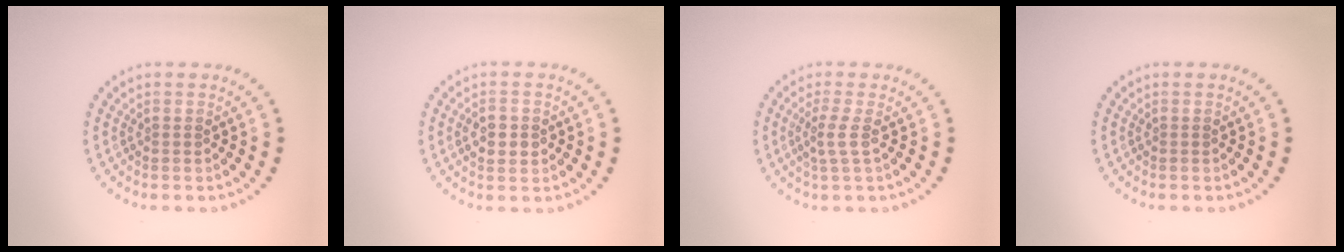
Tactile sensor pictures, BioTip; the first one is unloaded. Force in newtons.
{"total": 2.0, "press": 2.0, "slide": 0.1}
{"total": 1.7, "press": 1.3, "slide": 1.1}
{"total": 0.0}